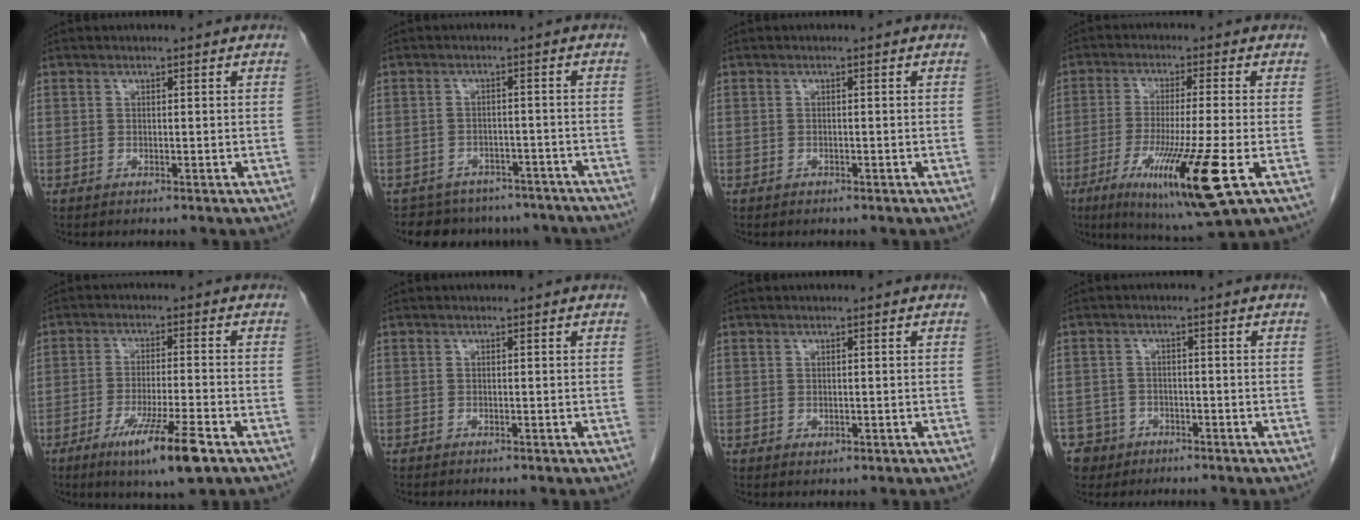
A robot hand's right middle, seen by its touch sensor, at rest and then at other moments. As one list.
[{"total": 10.3, "force": [-8.9, 4.9, 1.5], "torque": [-0.014, 0.016, -0.099]}, {"total": 0.0}, {"total": 14.7, "force": [-5.5, -0.1, 13.7], "torque": [-0.249, -0.046, -0.088]}, {"total": 9.8, "force": [-5.5, 0.2, 8.1], "torque": [-0.142, -0.024, -0.089]}, {"total": 0.8, "force": [-0.7, 0.2, 0.3], "torque": [-0.007, 0.000, -0.012]}, {"total": 0.5, "force": [-0.1, 0.4, 0.3], "torque": [-0.007, -0.002, 0.002]}, {"total": 4.8, "force": [-3.1, 3.7, -0.1], "torque": [0.005, 0.010, -0.053]}]